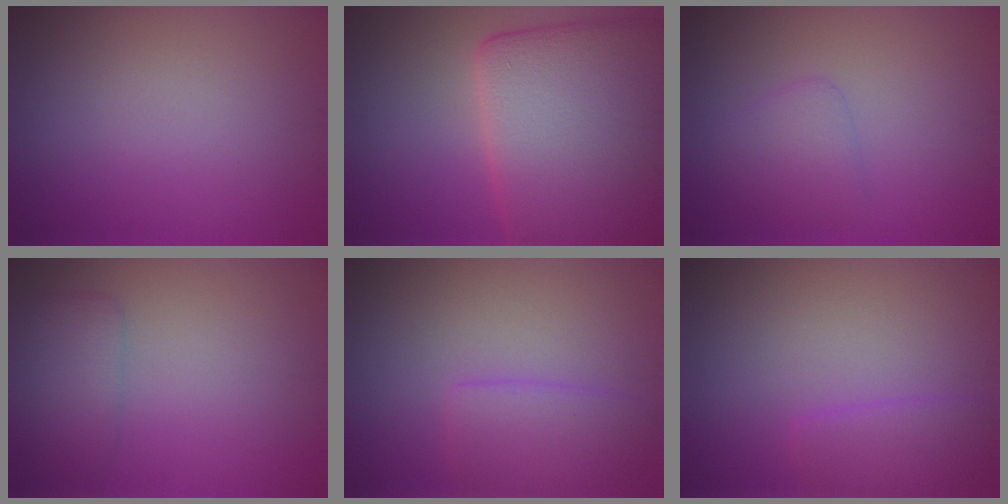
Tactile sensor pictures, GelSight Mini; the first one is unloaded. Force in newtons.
{"total": 12.7, "press": 12.6, "slide": 1.1}
{"total": 1.9, "press": 1.9, "slide": 0.2}
{"total": 2.6, "press": 2.6, "slide": 0.0}
{"total": 3.2, "press": 3.2, "slide": 0.2}
{"total": 2.5, "press": 2.5, "slide": 0.3}